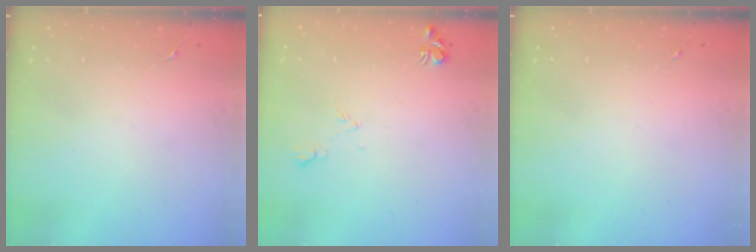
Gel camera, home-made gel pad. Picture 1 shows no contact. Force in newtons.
{"total": 5.8, "press": 5.8, "slide": 0.8}
{"total": 0.0}